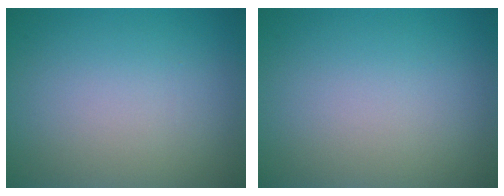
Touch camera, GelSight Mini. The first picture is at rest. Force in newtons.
{"total": 0.0}